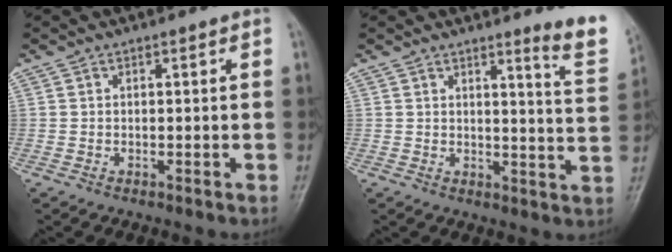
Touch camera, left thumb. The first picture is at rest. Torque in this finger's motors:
{"motor_torque": [0.17, -0.03, 0.22, 0.32, 0.05]}